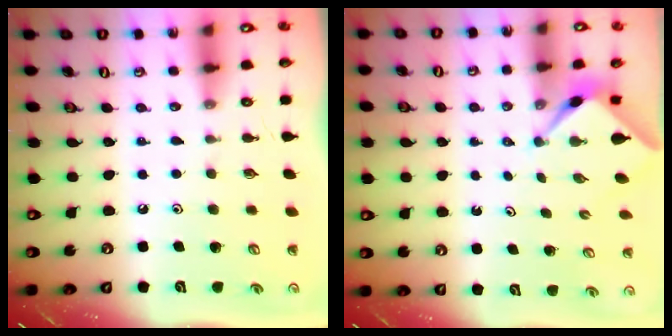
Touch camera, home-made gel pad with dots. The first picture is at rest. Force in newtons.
{"total": 2.2, "press": 2.2, "slide": 0.3}